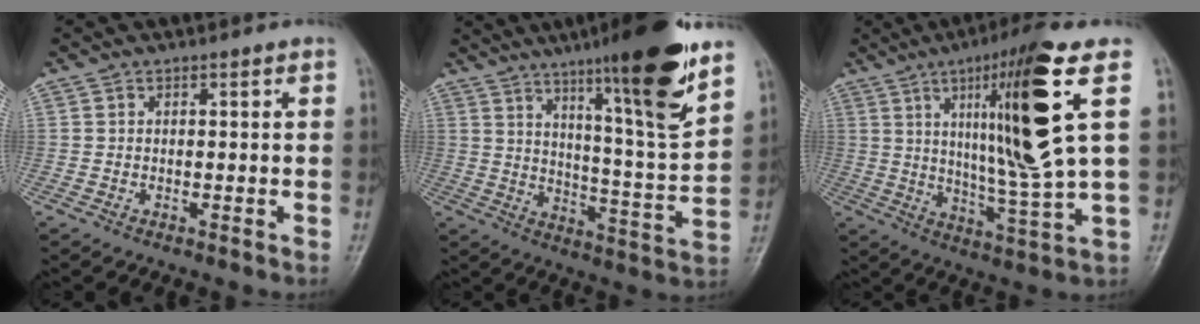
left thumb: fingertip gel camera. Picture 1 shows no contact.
{"total": 19.8, "force": [12.5, 1.5, 15.2], "torque": [-0.208, -0.065, 0.194]}
{"total": 19.1, "force": [6.0, 0.7, 18.1], "torque": [-0.306, -0.037, 0.095]}